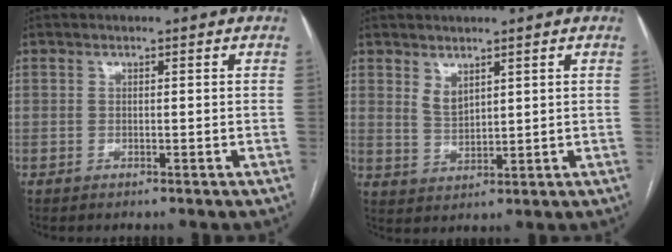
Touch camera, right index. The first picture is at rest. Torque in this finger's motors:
{"motor_torque": [0.64, 0.32, 0.34, 0.09]}